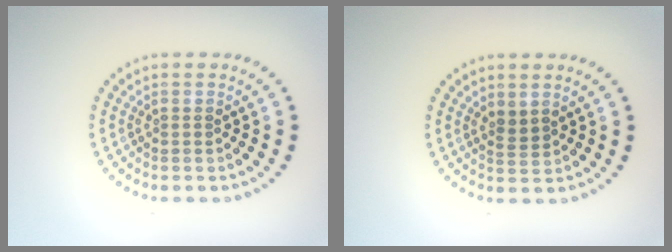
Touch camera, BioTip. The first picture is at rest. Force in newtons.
{"total": 1.2, "press": 0.9, "slide": 0.7}